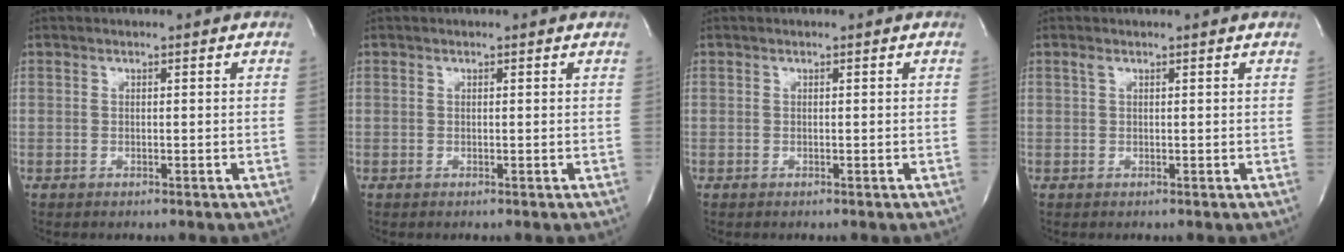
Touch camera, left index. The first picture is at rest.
{"total": 0.0}
{"total": 0.0}
{"total": 0.7, "force": [0.5, 0.0, 0.5], "torque": [-0.019, 0.010, 0.012]}